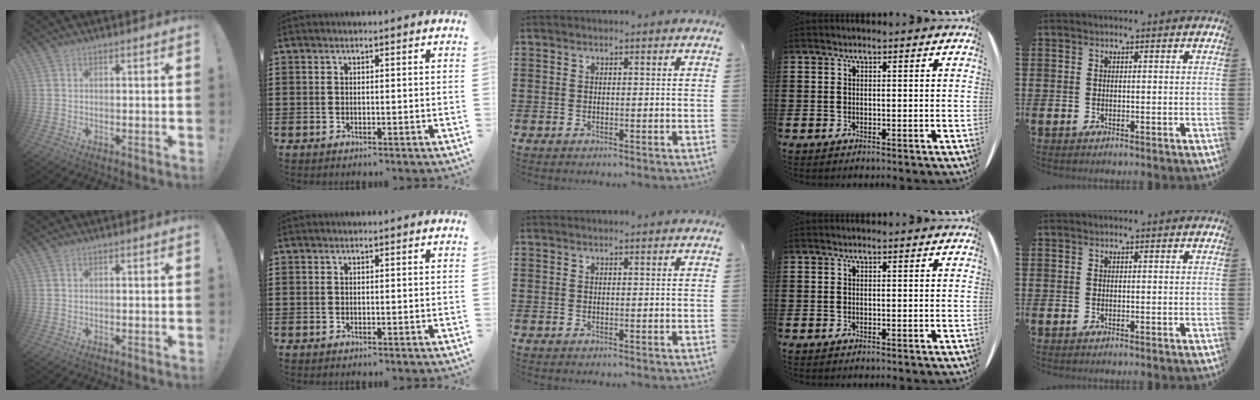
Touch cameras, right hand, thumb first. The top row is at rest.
{}